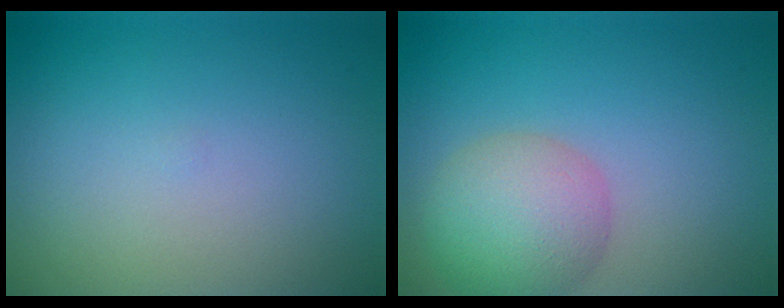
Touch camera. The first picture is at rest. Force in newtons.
{"total": 5.6, "press": 5.6, "slide": 0.2}